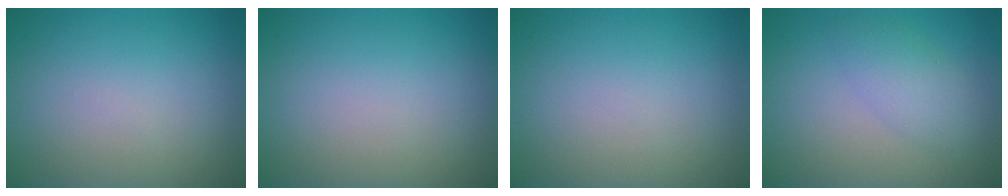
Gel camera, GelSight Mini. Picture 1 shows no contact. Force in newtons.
{"total": 0.0}
{"total": 0.0}
{"total": 2.8, "press": 2.8, "slide": 0.2}